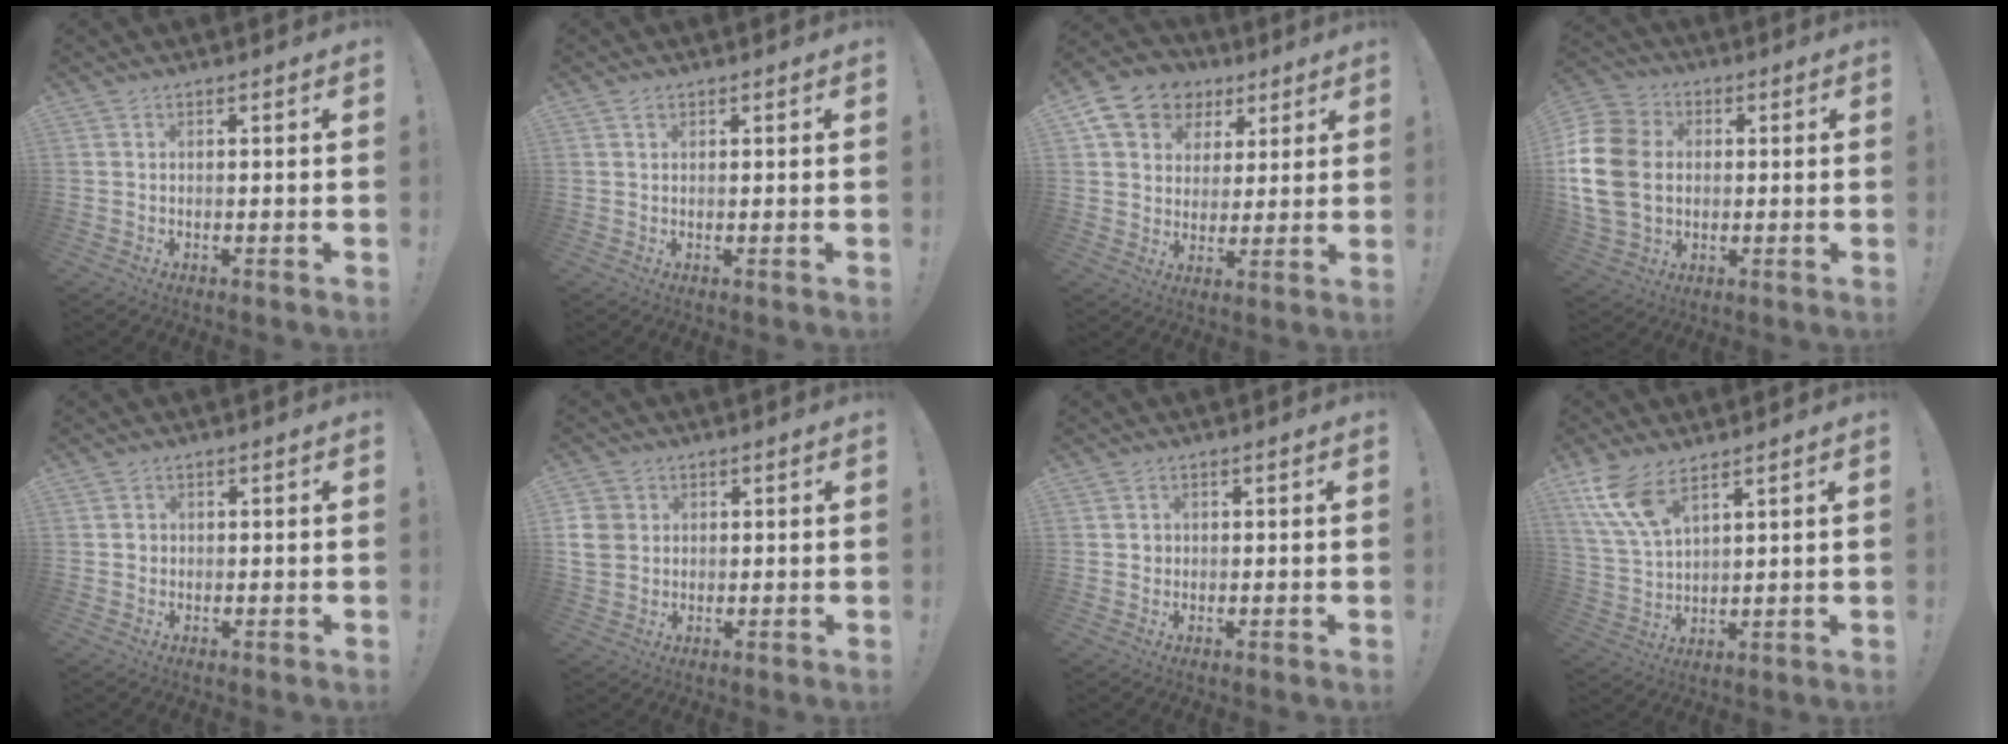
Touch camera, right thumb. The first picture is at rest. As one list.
[{"total": 1.1, "force": [0.7, 0.7, 0.3], "torque": [-0.004, 0.000, 0.013]}, {"total": 12.7, "force": [6.6, 9.9, 4.5], "torque": [-0.069, -0.038, 0.131]}, {"total": 18.2, "force": [1.0, 14.1, 11.5], "torque": [-0.231, 0.010, 0.025]}, {"total": 1.5, "force": [-0.1, 1.4, 0.3], "torque": [0.002, 0.001, -0.004]}, {"total": 6.1, "force": [1.1, 5.5, 2.5], "torque": [-0.046, 0.000, 0.022]}, {"total": 1.6, "force": [0.2, 1.6, 0.2], "torque": [0.003, -0.001, 0.002]}, {"total": 10.4, "force": [6.8, 4.0, 6.8], "torque": [-0.145, -0.028, 0.131]}]